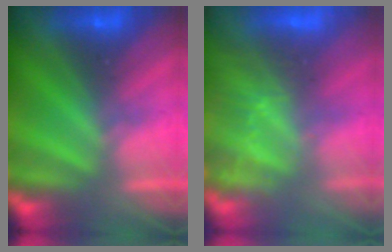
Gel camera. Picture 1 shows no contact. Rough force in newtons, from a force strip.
{"total": 3.3}